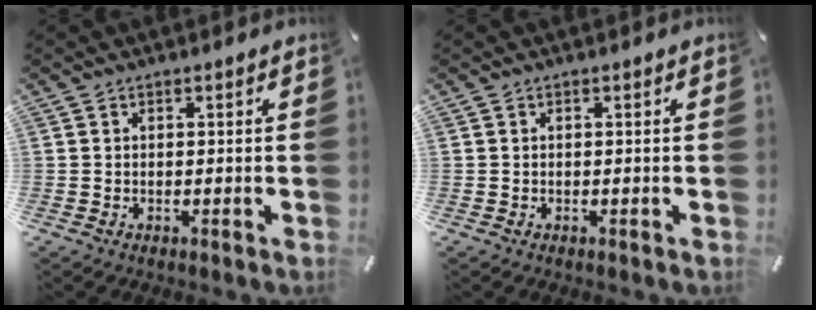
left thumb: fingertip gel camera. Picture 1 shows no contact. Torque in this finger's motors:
{"motor_torque": [-0.03, -0.02, -0.04, -0.02, 0.00]}